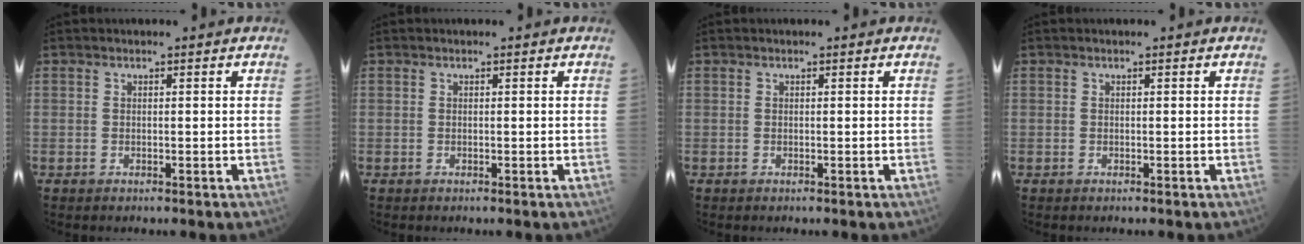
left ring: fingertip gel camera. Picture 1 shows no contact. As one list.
[{"total": 0.0}, {"total": 0.0}, {"total": 0.0}]